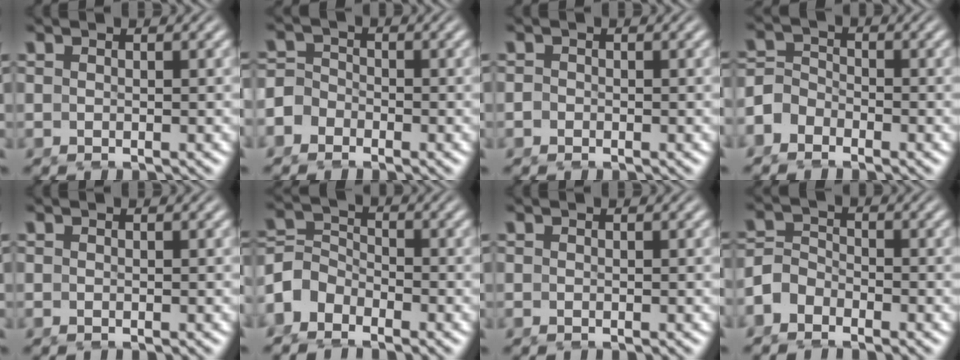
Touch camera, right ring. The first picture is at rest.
{"total": 3.2, "force": [-1.4, 2.8, 0.8], "torque": [-0.021, -0.011, -0.027]}
{"total": 0.6, "force": [-0.5, 0.3, -0.1], "torque": [-0.003, -0.008, -0.008]}
{"total": 3.5, "force": [-1.5, 3.0, 1.2], "torque": [-0.029, -0.014, -0.027]}
{"total": 0.0}
{"total": 6.0, "force": [-2.4, 5.1, 2.1], "torque": [-0.057, -0.025, -0.040]}
{"total": 0.0}
{"total": 3.6, "force": [-1.7, 2.9, 1.2], "torque": [-0.033, -0.016, -0.029]}